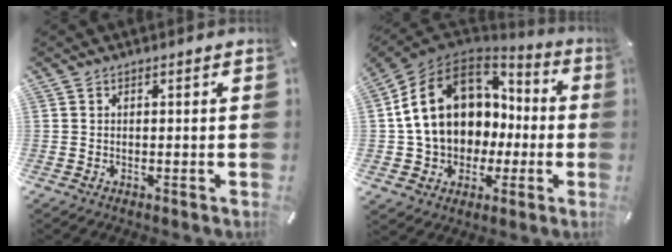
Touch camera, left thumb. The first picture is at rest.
{"total": 17.4, "force": [1.8, 14.5, 9.4], "torque": [-0.193, 0.005, 0.040]}